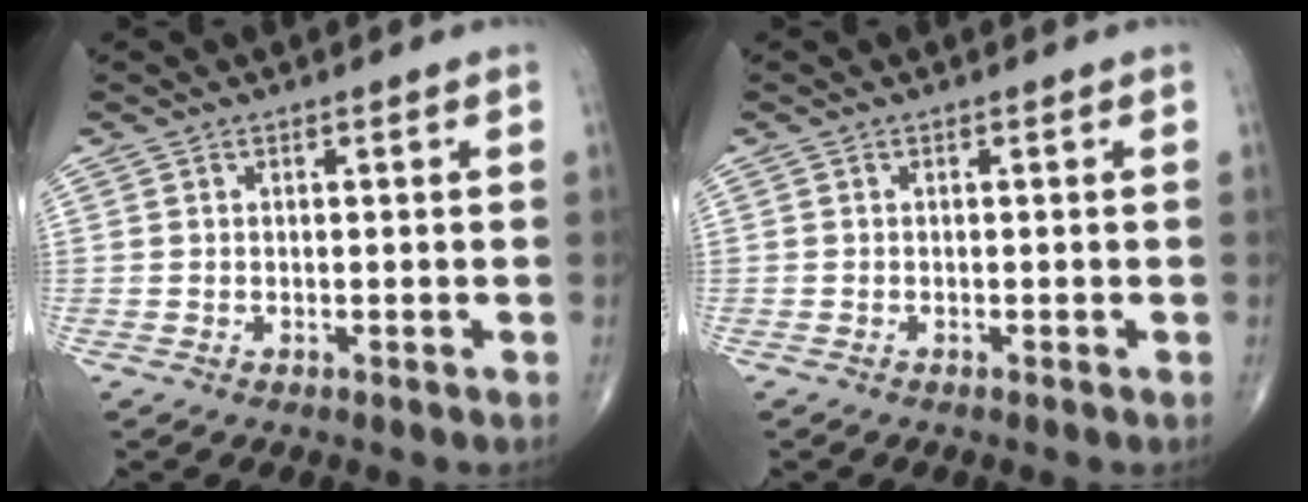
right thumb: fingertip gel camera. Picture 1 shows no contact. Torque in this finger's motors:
{"motor_torque": [-0.05, 0.11, -0.13, -0.03, 0.02]}